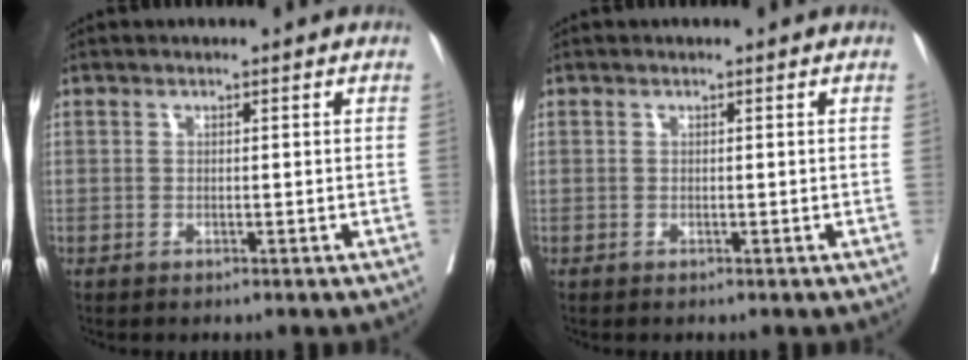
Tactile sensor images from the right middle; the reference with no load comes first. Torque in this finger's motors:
{"motor_torque": [0.00, 0.00, 0.00, 0.00]}